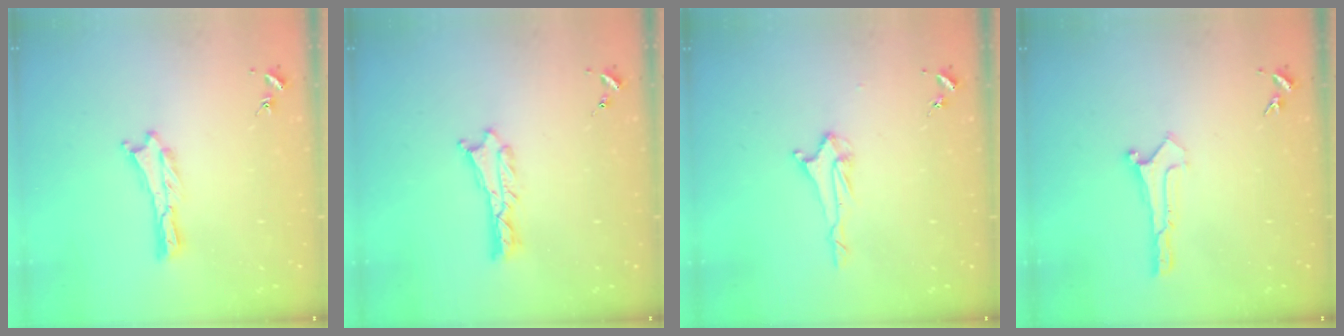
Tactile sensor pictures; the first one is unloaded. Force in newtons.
{"total": 0.7, "press": 0.7, "slide": 0.1}
{"total": 2.1, "press": 2.0, "slide": 0.4}
{"total": 0.0}